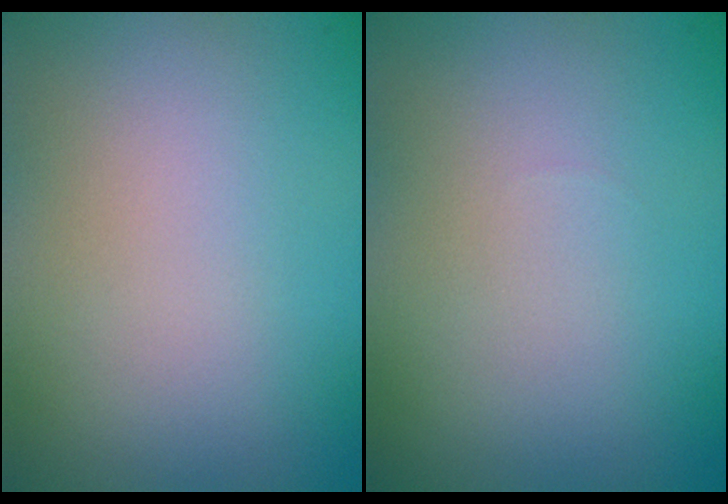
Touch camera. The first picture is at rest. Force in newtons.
{"total": 0.0}